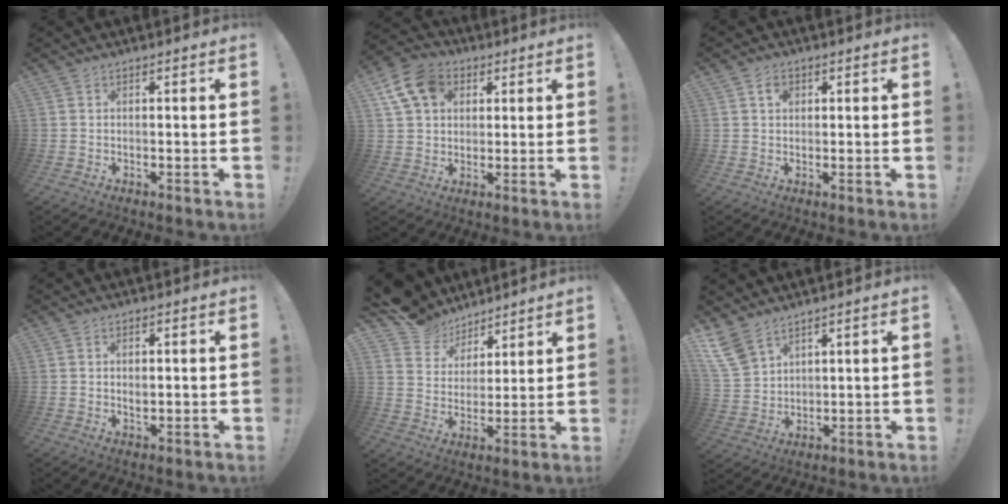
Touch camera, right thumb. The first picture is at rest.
{"total": 12.7, "force": [5.1, 9.6, 6.5], "torque": [-0.114, -0.012, 0.102]}
{"total": 2.9, "force": [1.0, 2.1, 1.7], "torque": [-0.015, -0.001, 0.013]}
{"total": 1.7, "force": [0.2, 1.0, 1.4], "torque": [-0.014, -0.003, 0.000]}
{"total": 11.1, "force": [8.3, 7.1, 1.9], "torque": [-0.045, -0.064, 0.160]}
{"total": 8.7, "force": [6.5, 4.5, 3.6], "torque": [-0.081, -0.037, 0.130]}